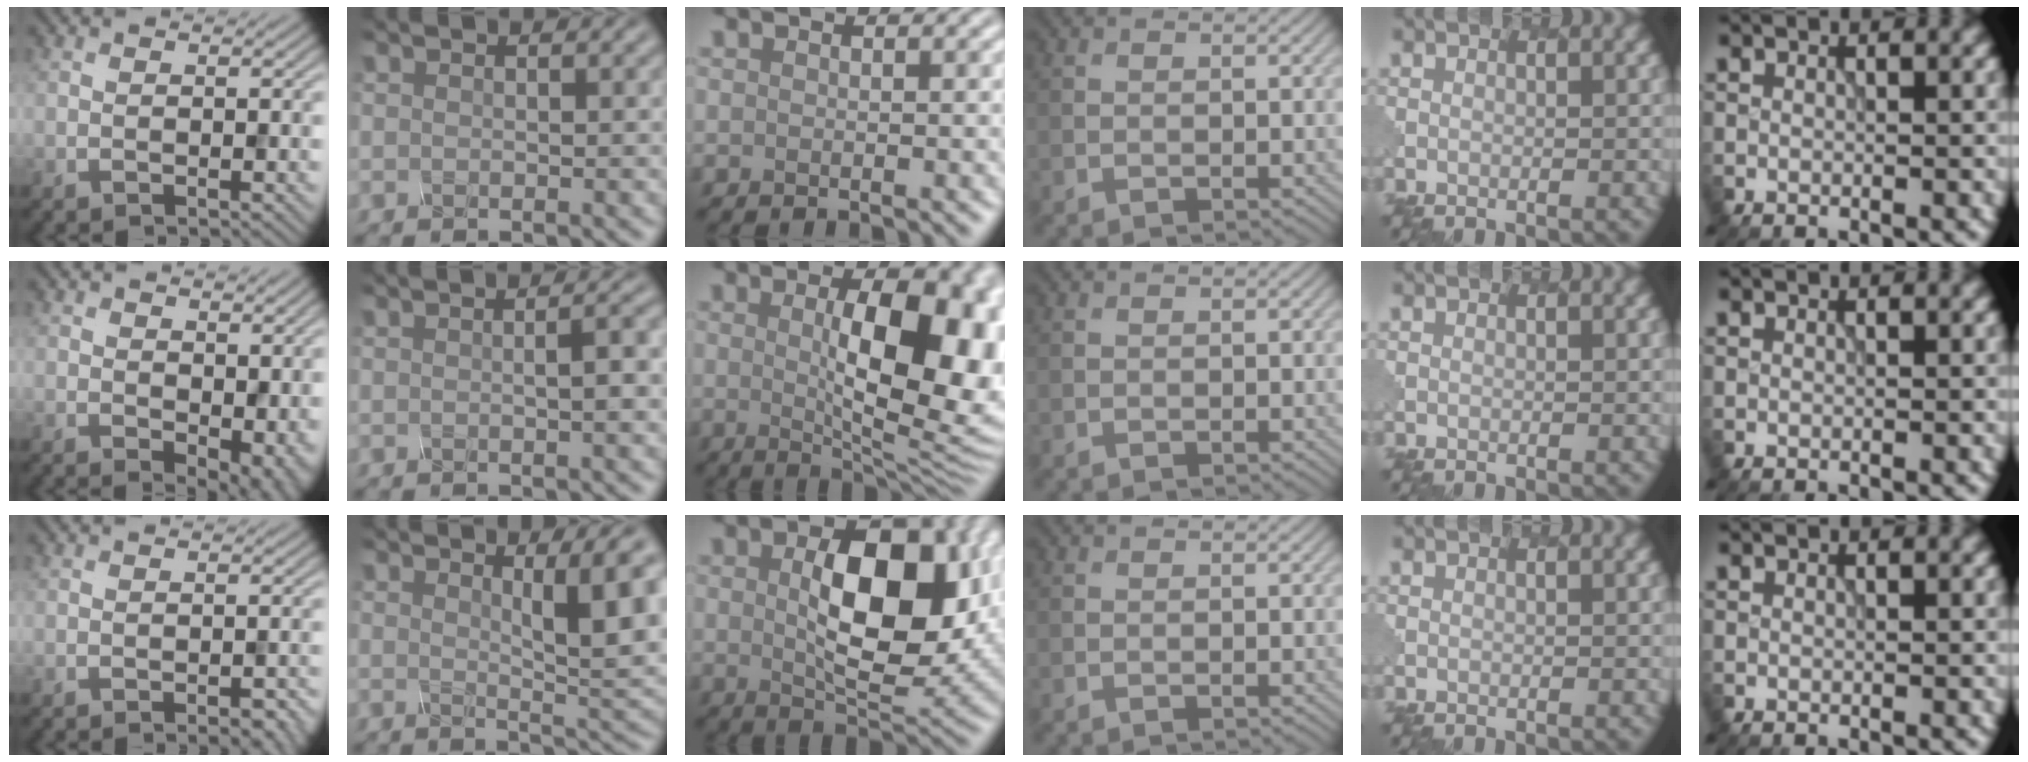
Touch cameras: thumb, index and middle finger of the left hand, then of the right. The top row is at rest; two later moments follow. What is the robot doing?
{"motion": "unscrew", "object": "spray bottle"}